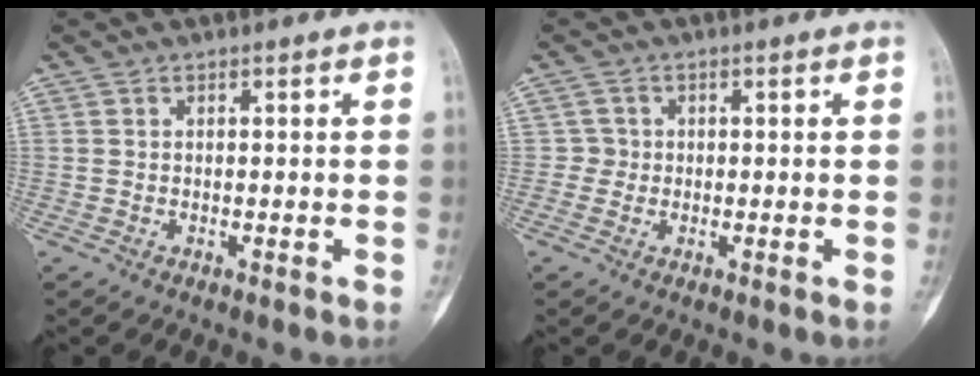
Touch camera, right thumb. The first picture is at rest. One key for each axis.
{"total": 1.8, "fx": -0.2, "fy": 1.7, "fz": -0.2, "tx": 0.017, "ty": 0.008, "tz": -0.010}